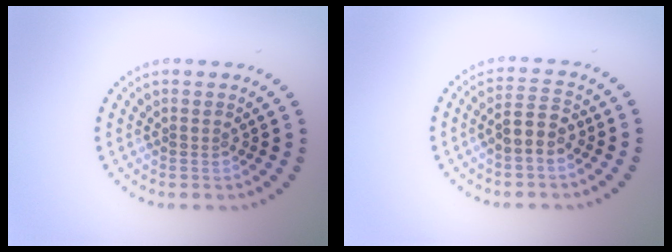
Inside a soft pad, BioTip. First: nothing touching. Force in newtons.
{"total": 2.7, "press": 2.6, "slide": 0.8}